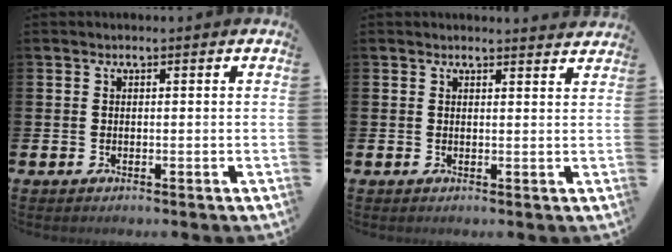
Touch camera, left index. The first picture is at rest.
{"total": 1.7, "force": [1.7, 0.0, -0.1], "torque": [0.011, -0.014, 0.029]}